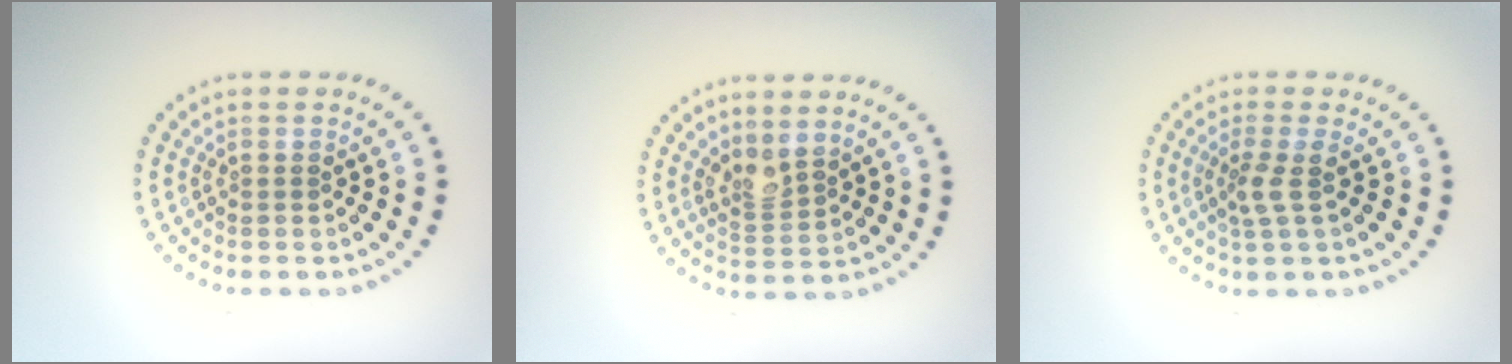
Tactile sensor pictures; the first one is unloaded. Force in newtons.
{"total": 2.0, "press": 1.6, "slide": 1.3}
{"total": 1.9, "press": 1.4, "slide": 1.3}